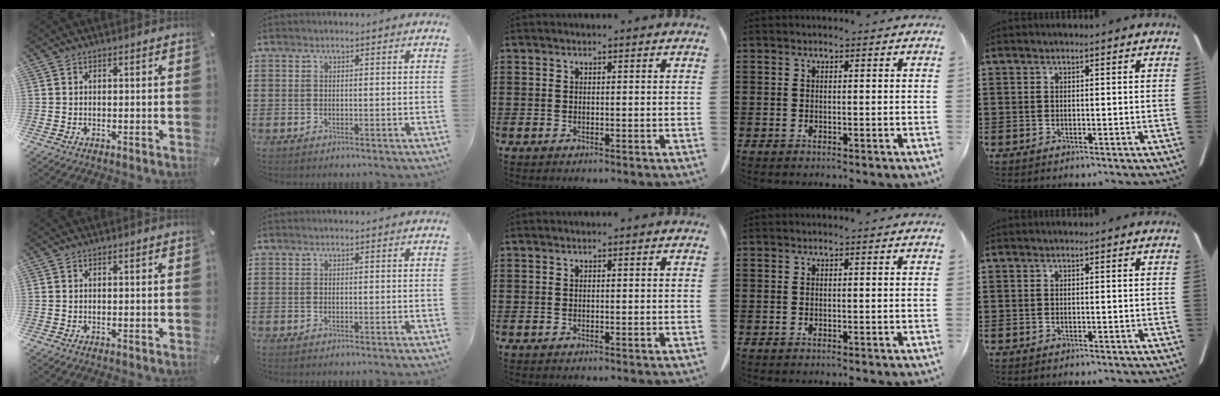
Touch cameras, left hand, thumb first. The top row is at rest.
{}